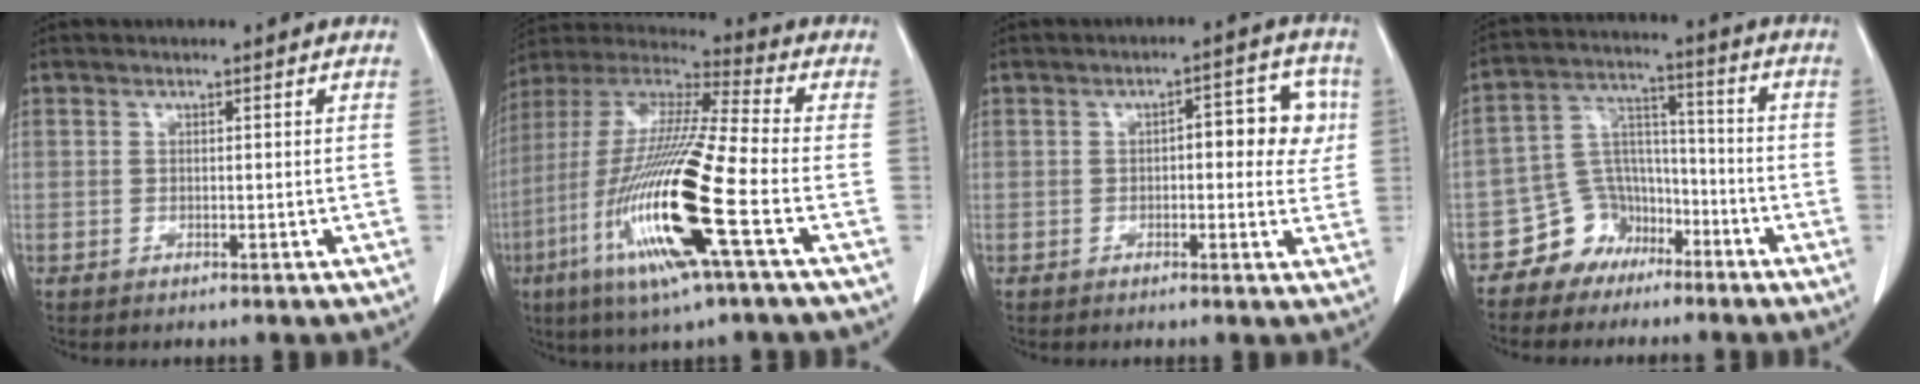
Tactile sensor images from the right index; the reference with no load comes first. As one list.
[{"total": 21.7, "force": [-7.0, 1.1, 20.5], "torque": [-0.445, -0.036, -0.141]}, {"total": 7.7, "force": [1.1, 3.3, 6.8], "torque": [-0.074, 0.025, 0.012]}, {"total": 8.2, "force": [-5.4, 6.0, 1.2], "torque": [-0.022, 0.038, -0.092]}]